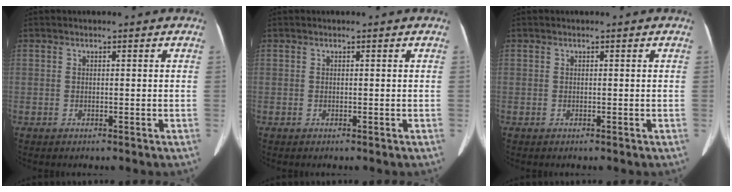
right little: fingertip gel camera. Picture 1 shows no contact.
{"total": 0.0}
{"total": 0.0}